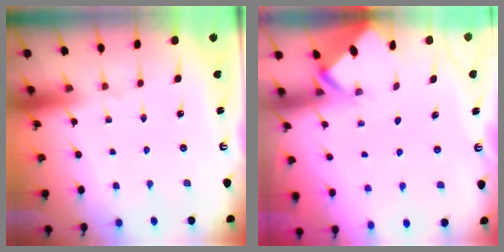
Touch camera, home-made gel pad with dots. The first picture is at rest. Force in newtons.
{"total": 2.0, "press": 2.0, "slide": 0.0}